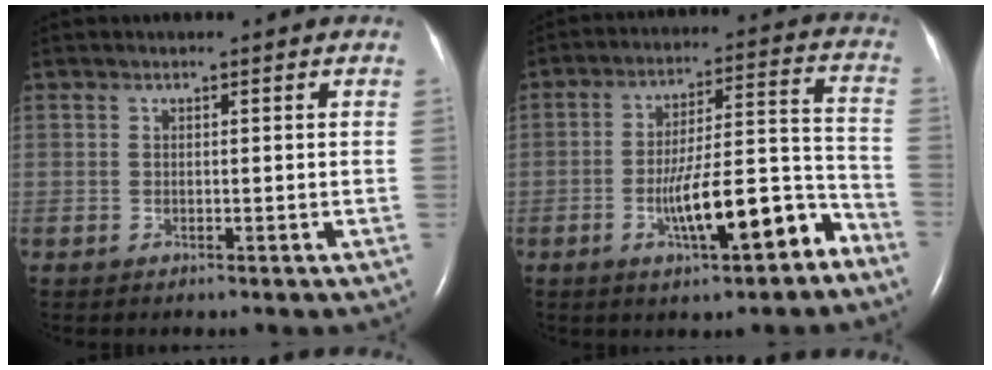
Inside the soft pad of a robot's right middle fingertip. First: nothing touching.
{"total": 12.7, "force": [-6.8, 2.5, 10.4], "torque": [-0.161, 0.024, -0.098]}